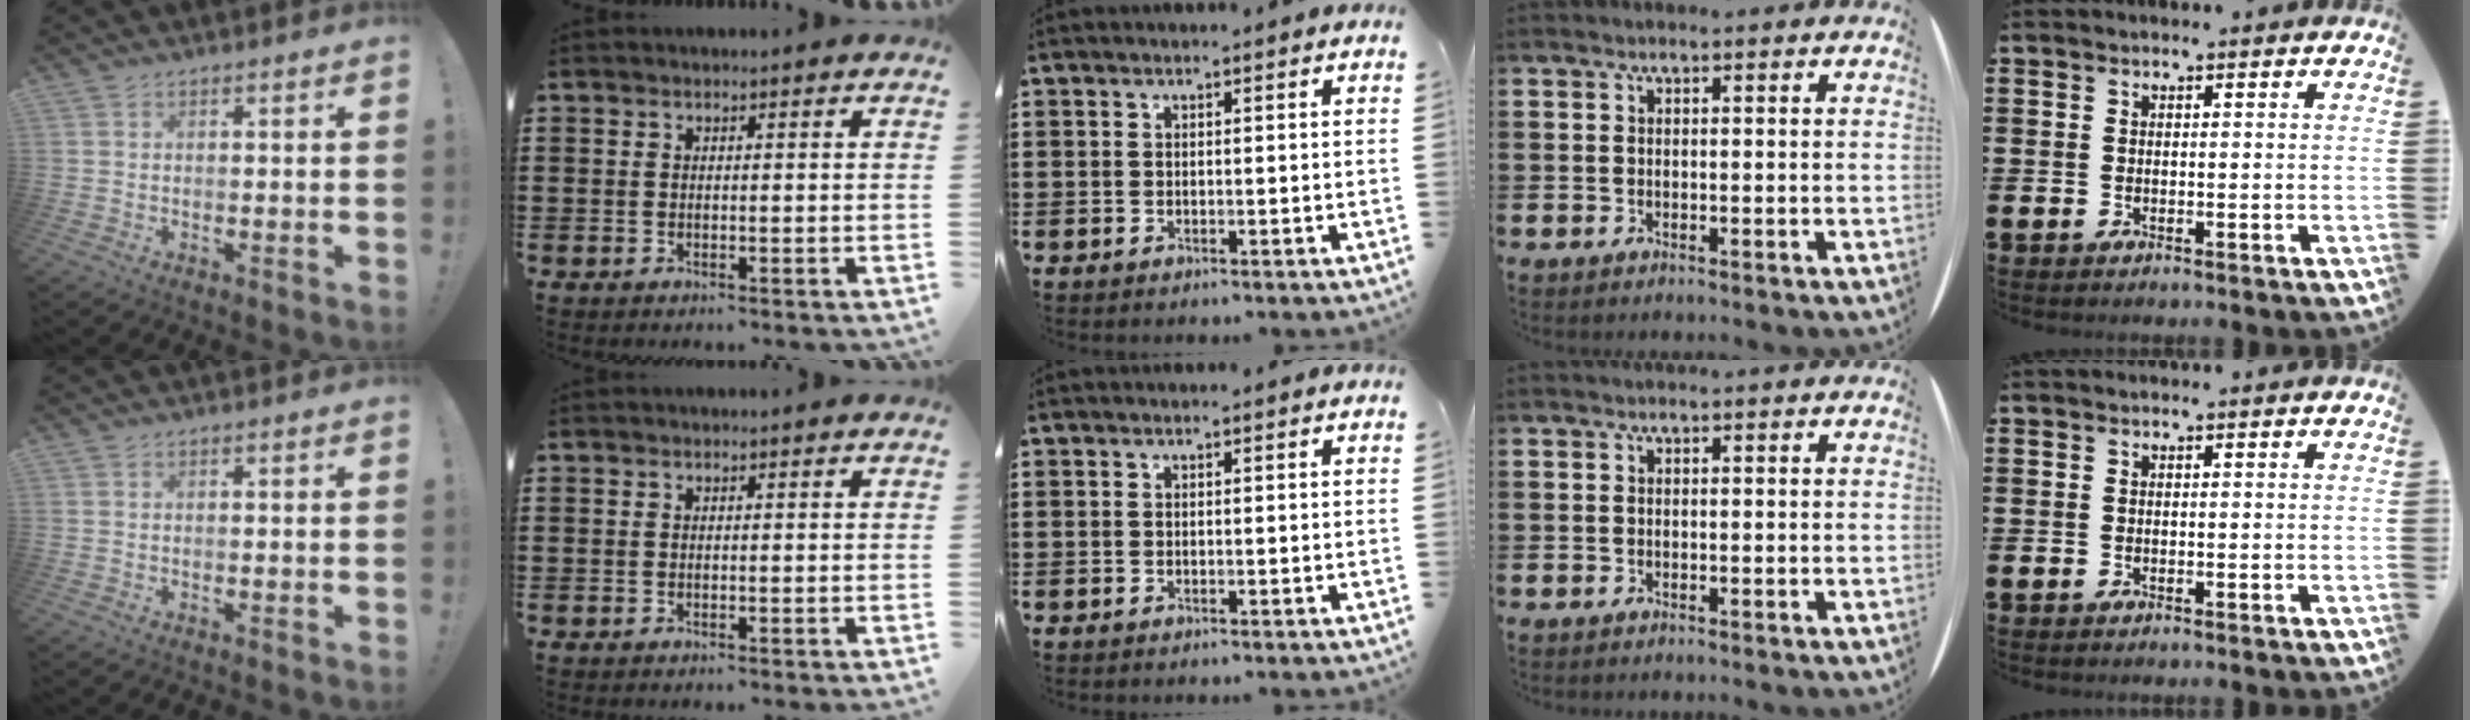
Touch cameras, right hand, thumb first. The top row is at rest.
{}